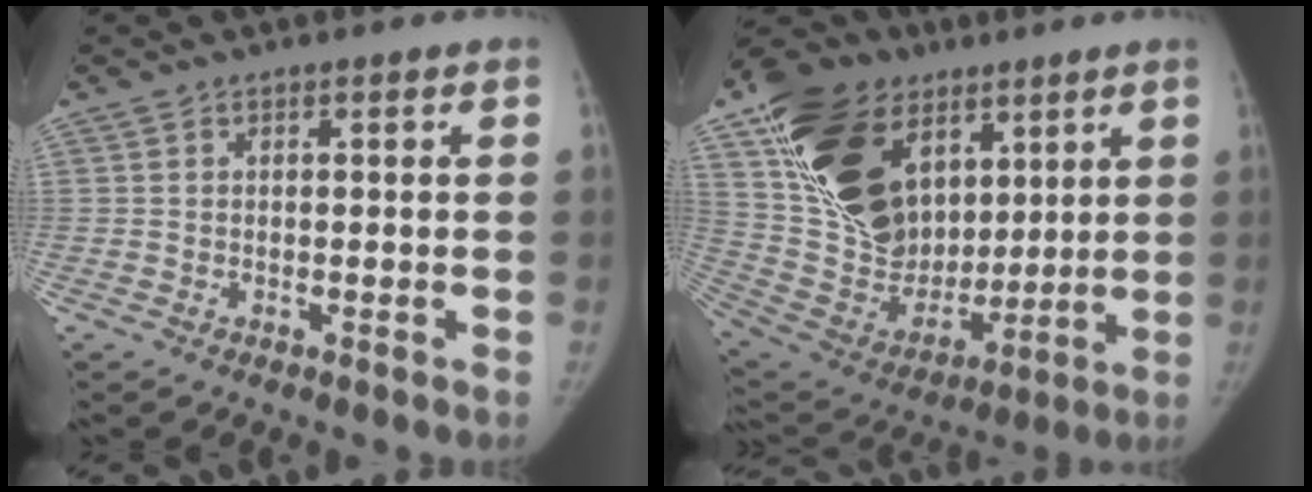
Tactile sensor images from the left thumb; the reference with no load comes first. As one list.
[{"total": 27.6, "force": [11.3, 19.0, 16.5], "torque": [-0.286, -0.016, 0.214]}]